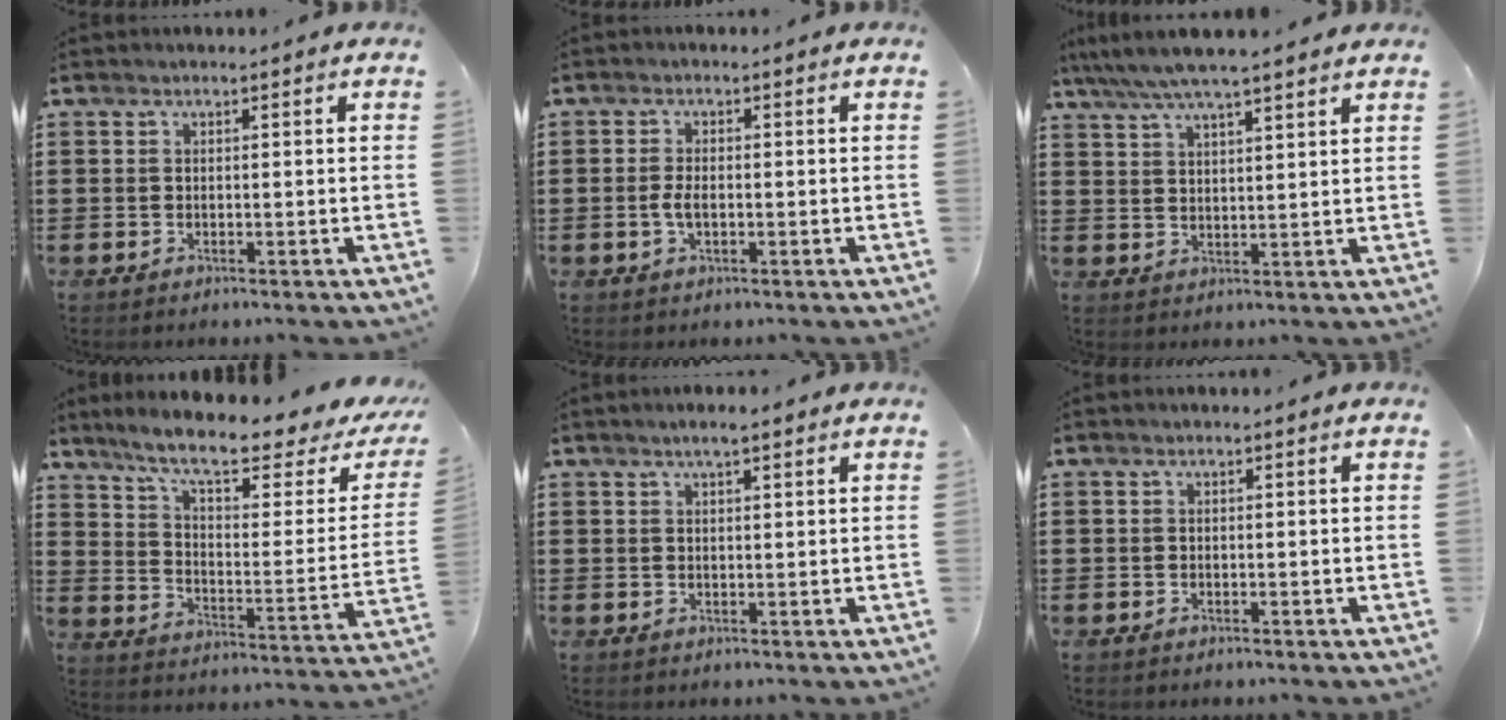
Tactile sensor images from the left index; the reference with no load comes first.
{"total": 2.6, "force": [-0.5, 1.1, 2.3], "torque": [-0.059, -0.004, -0.013]}
{"total": 5.2, "force": [4.4, 0.1, 2.6], "torque": [-0.064, -0.014, 0.077]}
{"total": 10.3, "force": [8.2, 1.0, 6.2], "torque": [-0.127, -0.056, 0.133]}
{"total": 2.3, "force": [1.6, 0.4, 1.5], "torque": [-0.031, 0.004, 0.028]}
{"total": 0.0}